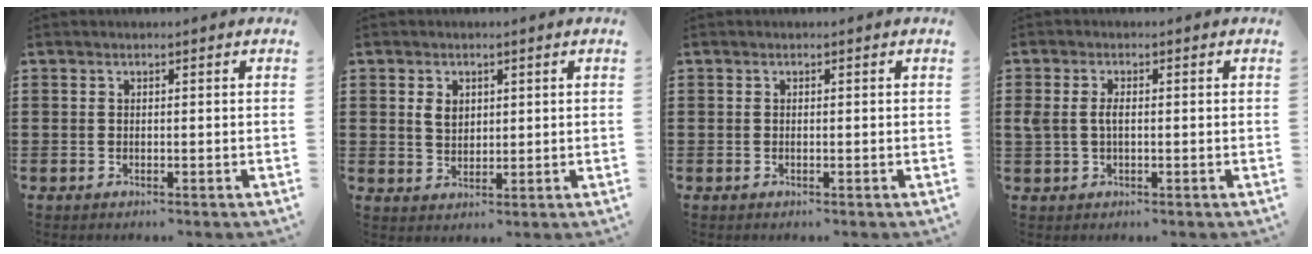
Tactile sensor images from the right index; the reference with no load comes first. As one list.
[{"total": 2.9, "force": [0.9, 2.1, 1.7], "torque": [-0.040, 0.009, 0.016]}, {"total": 0.0}, {"total": 2.7, "force": [0.1, 1.4, 2.3], "torque": [-0.061, 0.000, -0.004]}]